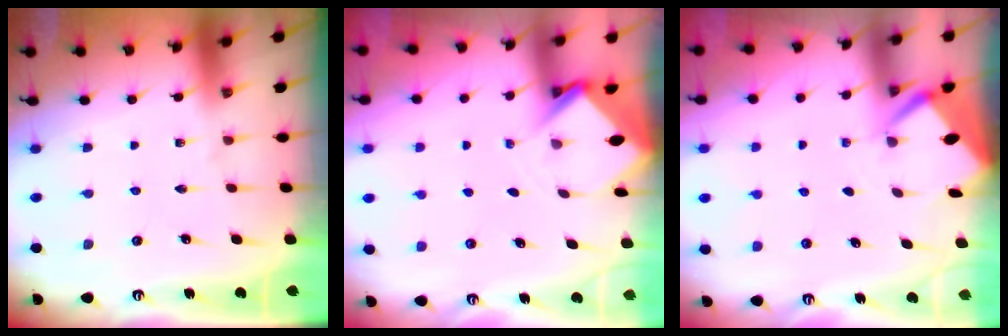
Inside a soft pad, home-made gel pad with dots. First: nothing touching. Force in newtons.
{"total": 2.9, "press": 2.9, "slide": 0.2}
{"total": 2.7, "press": 2.7, "slide": 0.3}